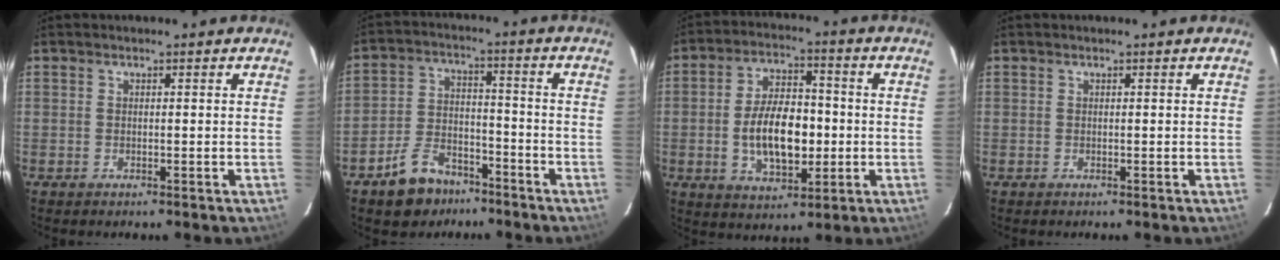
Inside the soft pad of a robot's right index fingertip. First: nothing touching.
{"total": 9.8, "force": [-6.9, 5.8, 3.9], "torque": [-0.096, 0.026, -0.104]}
{"total": 12.9, "force": [-1.8, 6.7, 10.9], "torque": [-0.204, 0.007, -0.022]}
{"total": 0.0}